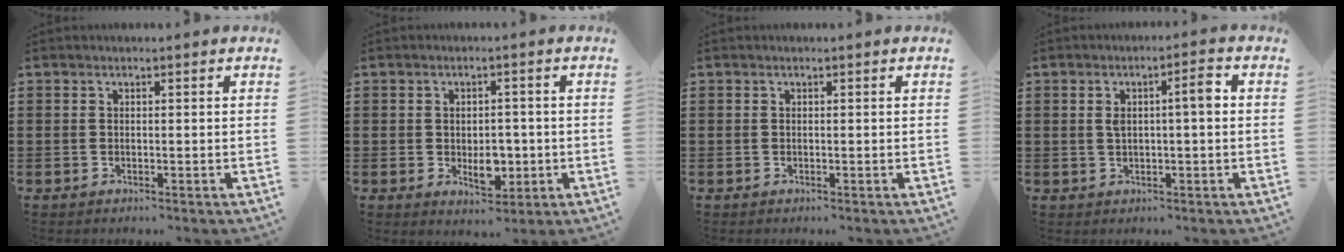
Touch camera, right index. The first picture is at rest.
{"total": 4.8, "force": [-0.9, 3.1, 3.6], "torque": [-0.051, 0.000, -0.019]}
{"total": 0.0}
{"total": 4.1, "force": [0.7, 1.0, 3.9], "torque": [-0.068, 0.004, 0.006]}